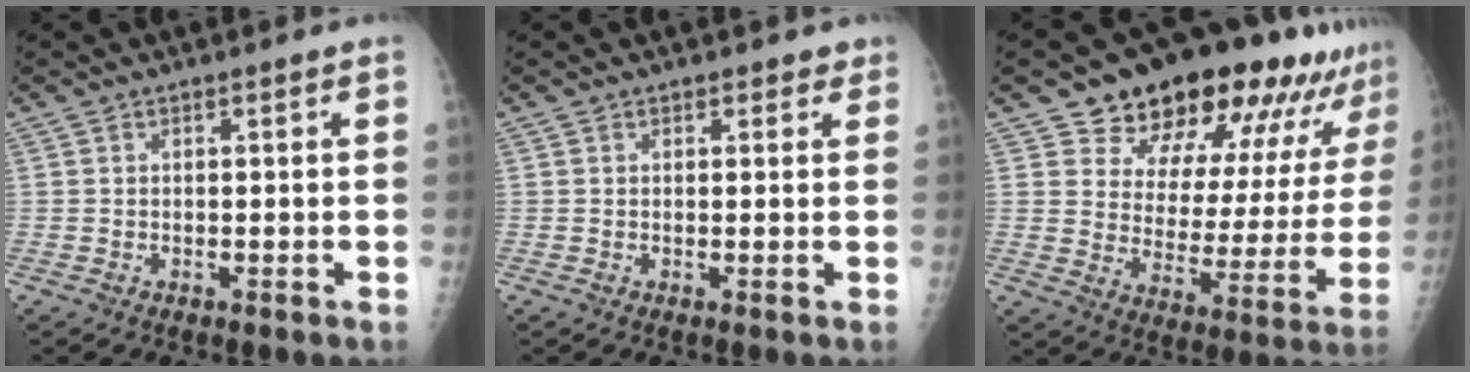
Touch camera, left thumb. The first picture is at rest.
{"total": 1.6, "force": [1.1, 1.1, 0.4], "torque": [0.014, -0.004, 0.007]}
{"total": 21.9, "force": [16.6, 9.6, 10.5], "torque": [-0.108, -0.080, 0.226]}